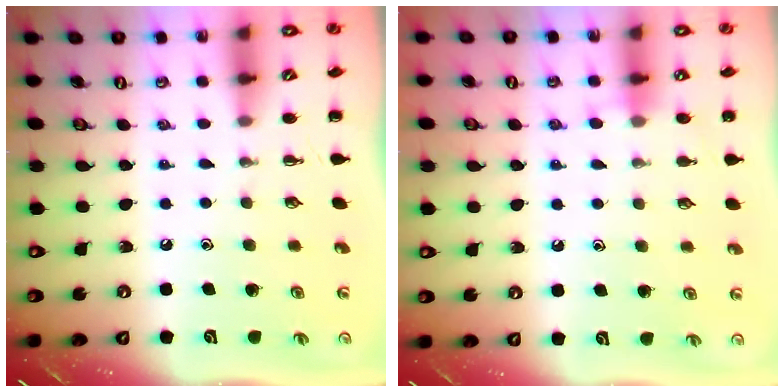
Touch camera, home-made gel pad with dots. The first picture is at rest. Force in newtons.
{"total": 7.5, "press": 7.1, "slide": 2.2}